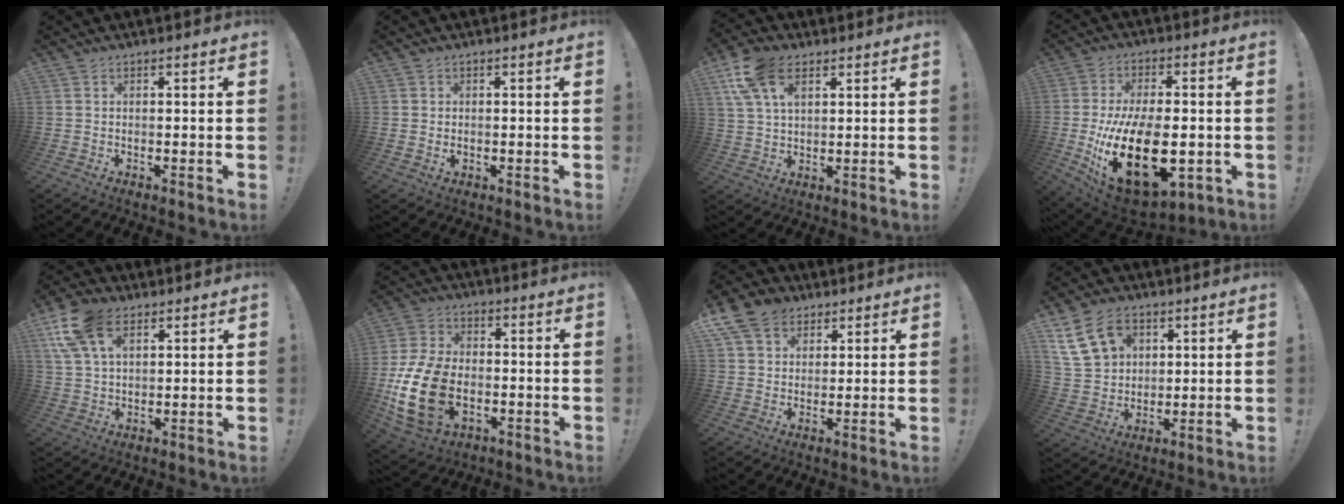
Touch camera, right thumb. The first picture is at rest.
{"total": 0.9, "force": [0.1, 0.8, 0.3], "torque": [-0.003, 0.002, 0.001]}
{"total": 12.0, "force": [5.8, 6.7, 8.1], "torque": [-0.164, -0.009, 0.110]}
{"total": 25.5, "force": [-4.9, 13.4, 21.1], "torque": [-0.397, 0.012, -0.063]}
{"total": 13.1, "force": [6.3, 7.7, 8.5], "torque": [-0.163, -0.013, 0.119]}
{"total": 18.9, "force": [-4.6, 12.8, 13.2], "torque": [-0.261, 0.030, -0.069]}
{"total": 11.2, "force": [6.2, 8.3, 4.2], "torque": [-0.072, -0.030, 0.126]}
{"total": 15.2, "force": [7.4, 11.0, 7.4], "torque": [-0.132, -0.028, 0.146]}